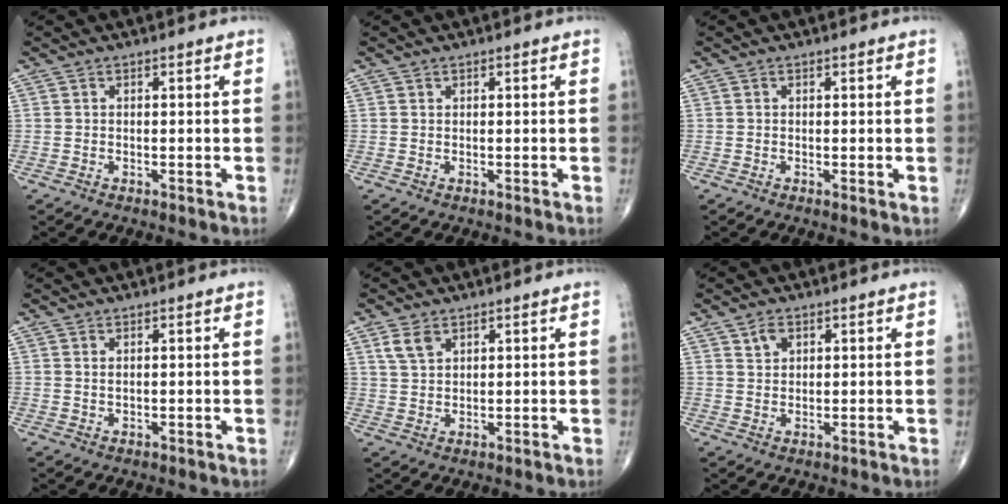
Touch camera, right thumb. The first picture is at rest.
{"total": 0.0}
{"total": 0.5, "force": [0.1, 0.1, 0.5], "torque": [-0.010, -0.003, -0.002]}
{"total": 0.6, "force": [0.3, 0.2, 0.5], "torque": [-0.005, -0.002, 0.006]}
{"total": 3.7, "force": [2.2, 2.1, 2.0], "torque": [-0.037, -0.005, 0.050]}
{"total": 2.6, "force": [1.4, 1.8, 1.3], "torque": [-0.015, -0.008, 0.027]}